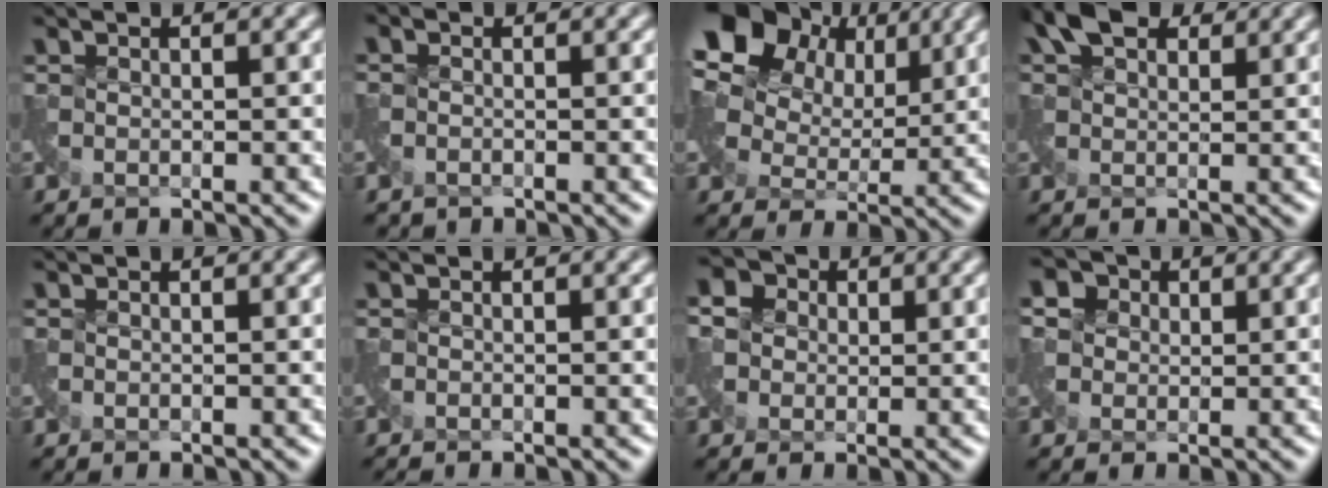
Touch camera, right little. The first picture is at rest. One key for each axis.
{"total": 1.2, "fx": -1.0, "fy": 0.2, "fz": -0.5, "tx": 0.010, "ty": -0.009, "tz": -0.025}
{"total": 14.9, "fx": 7.2, "fy": 9.6, "fz": 8.7, "tx": -0.171, "ty": 0.048, "tz": 0.109}
{"total": 3.8, "fx": 2.2, "fy": 2.5, "fz": 1.8, "tx": -0.032, "ty": 0.009, "tz": 0.035}
{"total": 0.0}
{"total": 0.8, "fx": -0.7, "fy": -0.3, "fz": 0.0, "tx": -0.005, "ty": -0.011, "tz": -0.020}
{"total": 2.7, "fx": 0.2, "fy": 2.6, "fz": 0.9, "tx": -0.014, "ty": 0.019, "tz": 0.000}
{"total": 2.7, "fx": 0.6, "fy": 2.6, "fz": 0.8, "tx": -0.014, "ty": 0.025, "tz": 0.002}